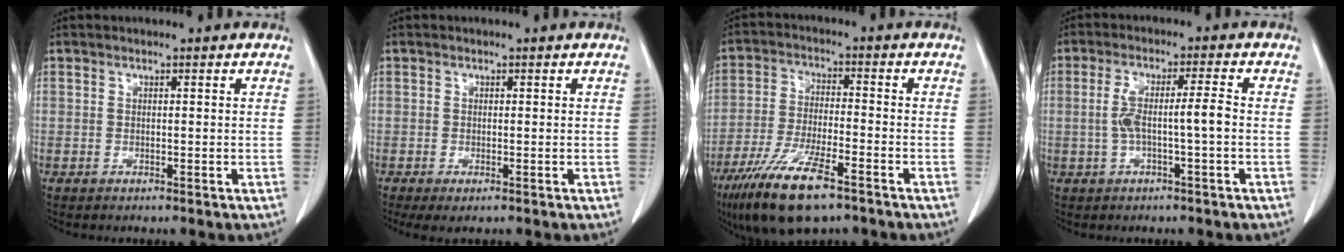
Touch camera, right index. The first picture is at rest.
{"total": 2.2, "force": [-1.2, 0.7, 1.7], "torque": [-0.028, -0.005, -0.016]}
{"total": 12.5, "force": [-8.1, 2.5, 9.1], "torque": [-0.177, -0.025, -0.143]}
{"total": 5.7, "force": [-0.7, 0.2, 5.7], "torque": [-0.114, 0.017, -0.010]}